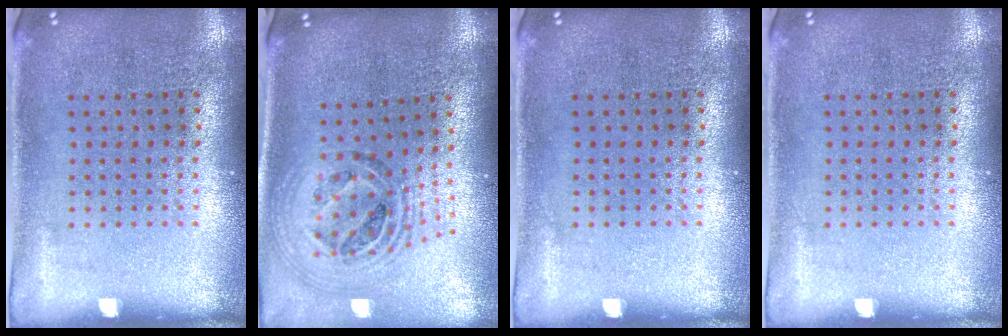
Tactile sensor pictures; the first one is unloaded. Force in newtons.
{"total": 1.7, "press": 1.5, "slide": 0.8}
{"total": 0.0}
{"total": 0.0}